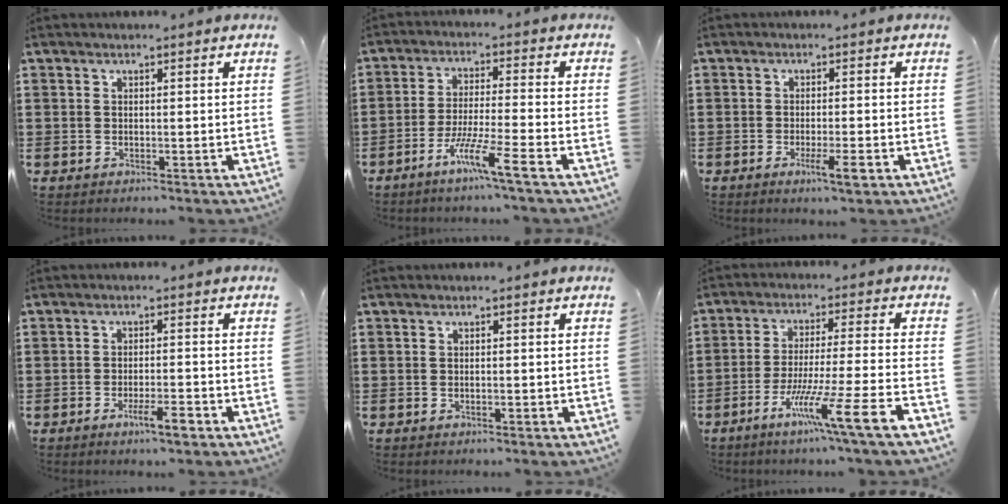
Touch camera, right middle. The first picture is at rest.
{"total": 7.4, "force": [-5.0, -0.1, 5.5], "torque": [-0.103, -0.010, -0.091]}
{"total": 3.7, "force": [-1.8, 0.6, 3.2], "torque": [-0.057, -0.008, -0.029]}
{"total": 4.5, "force": [-2.6, 1.0, 3.5], "torque": [-0.060, -0.002, -0.044]}
{"total": 0.6, "force": [-0.3, 0.1, 0.5], "torque": [-0.012, -0.005, -0.005]}
{"total": 10.1, "force": [-6.2, -1.0, 7.9], "torque": [-0.142, -0.015, -0.118]}